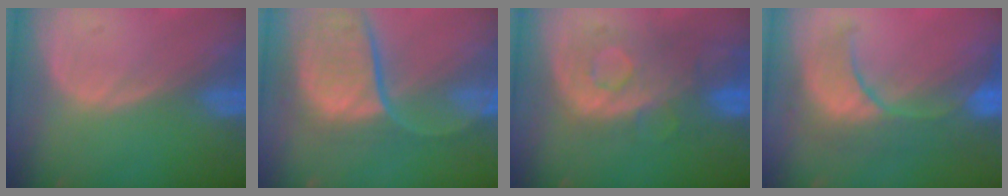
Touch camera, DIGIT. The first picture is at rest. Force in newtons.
{"total": 11.4, "press": 10.0, "slide": 5.4}
{"total": 9.1, "press": 8.6, "slide": 3.0}
{"total": 9.7, "press": 8.9, "slide": 3.7}